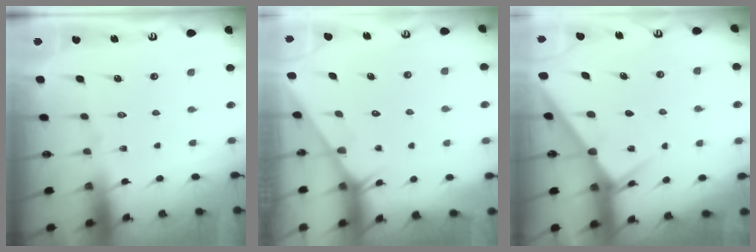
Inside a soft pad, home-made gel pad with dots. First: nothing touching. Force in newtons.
{"total": 1.5, "press": 1.4, "slide": 0.1}
{"total": 3.3, "press": 3.3, "slide": 0.4}